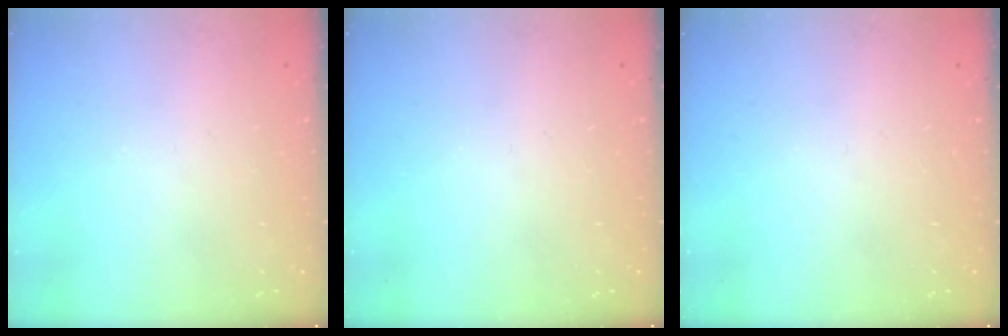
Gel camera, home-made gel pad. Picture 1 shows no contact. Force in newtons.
{"total": 0.0}
{"total": 0.0}